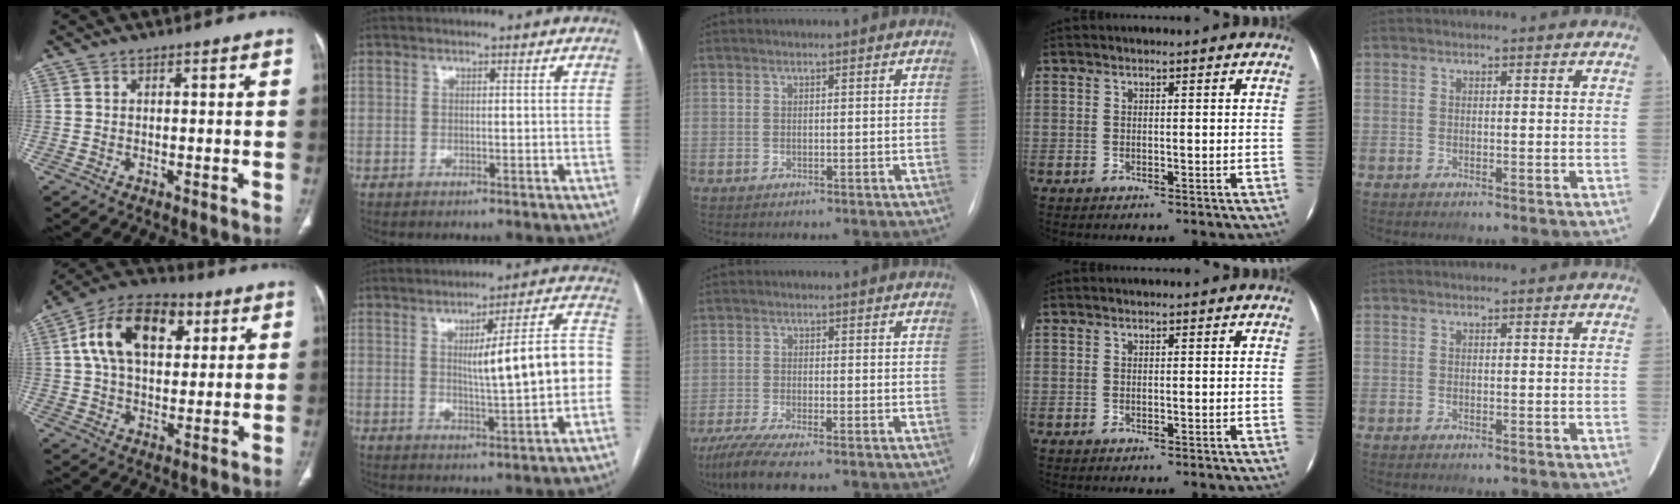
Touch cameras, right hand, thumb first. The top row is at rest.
{"thumb": {"total": 16.3, "force": [5.0, 10.1, 11.8], "torque": [-0.180, 0.010, 0.077]}, "index": {"total": 11.8, "force": [-0.3, 1.3, 11.7], "torque": [-0.156, 0.027, 0.002]}, "middle": {"total": 7.1, "force": [-5.6, 0.5, 4.4], "torque": [-0.085, -0.022, -0.095]}}